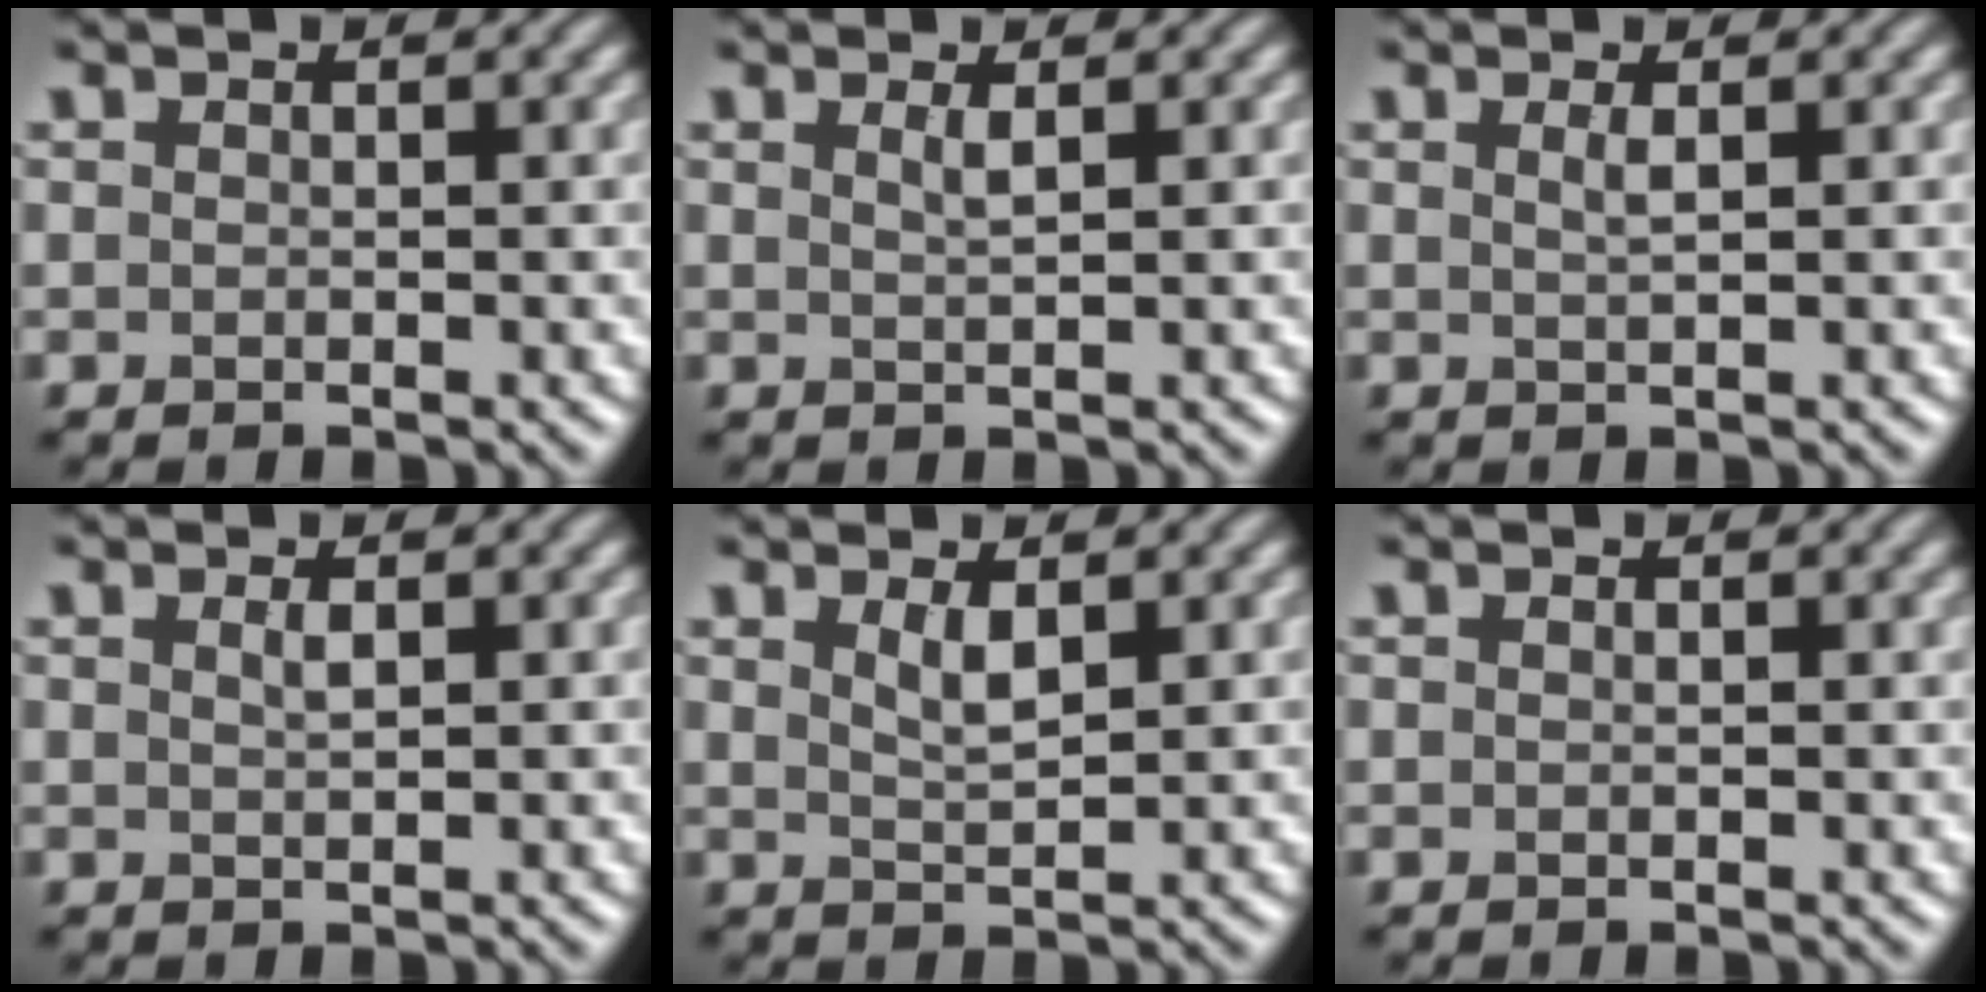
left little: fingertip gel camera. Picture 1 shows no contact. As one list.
[{"total": 1.1, "force": [0.6, 0.3, 1.0], "torque": [-0.012, 0.001, 0.008]}, {"total": 1.1, "force": [0.4, 0.3, 1.0], "torque": [-0.014, 0.003, 0.006]}, {"total": 0.8, "force": [0.4, 0.2, 0.7], "torque": [-0.012, 0.001, 0.008]}, {"total": 1.8, "force": [1.0, 0.4, 1.4], "torque": [-0.029, -0.003, 0.021]}, {"total": 0.7, "force": [0.4, 0.2, 0.6], "torque": [-0.005, 0.005, 0.004]}]